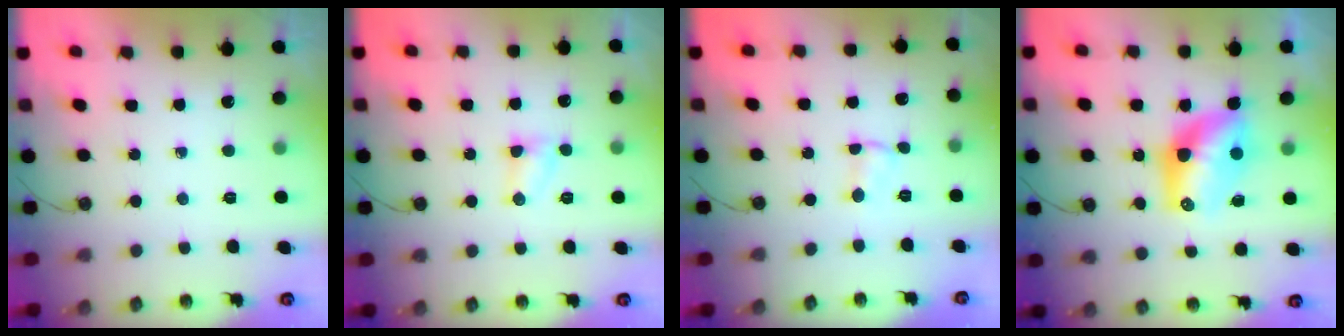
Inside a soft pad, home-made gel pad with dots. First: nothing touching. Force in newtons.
{"total": 3.3, "press": 3.3, "slide": 0.3}
{"total": 1.0, "press": 0.9, "slide": 0.5}
{"total": 11.9, "press": 11.3, "slide": 3.6}